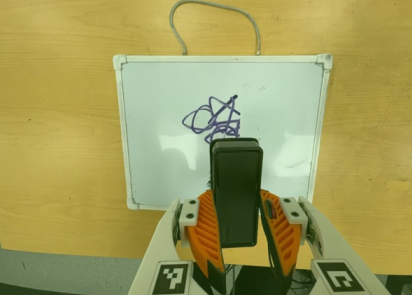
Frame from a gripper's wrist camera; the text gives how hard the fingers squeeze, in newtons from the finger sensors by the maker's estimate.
{"total": 5.2, "left": 4.3, "right": 6.2}